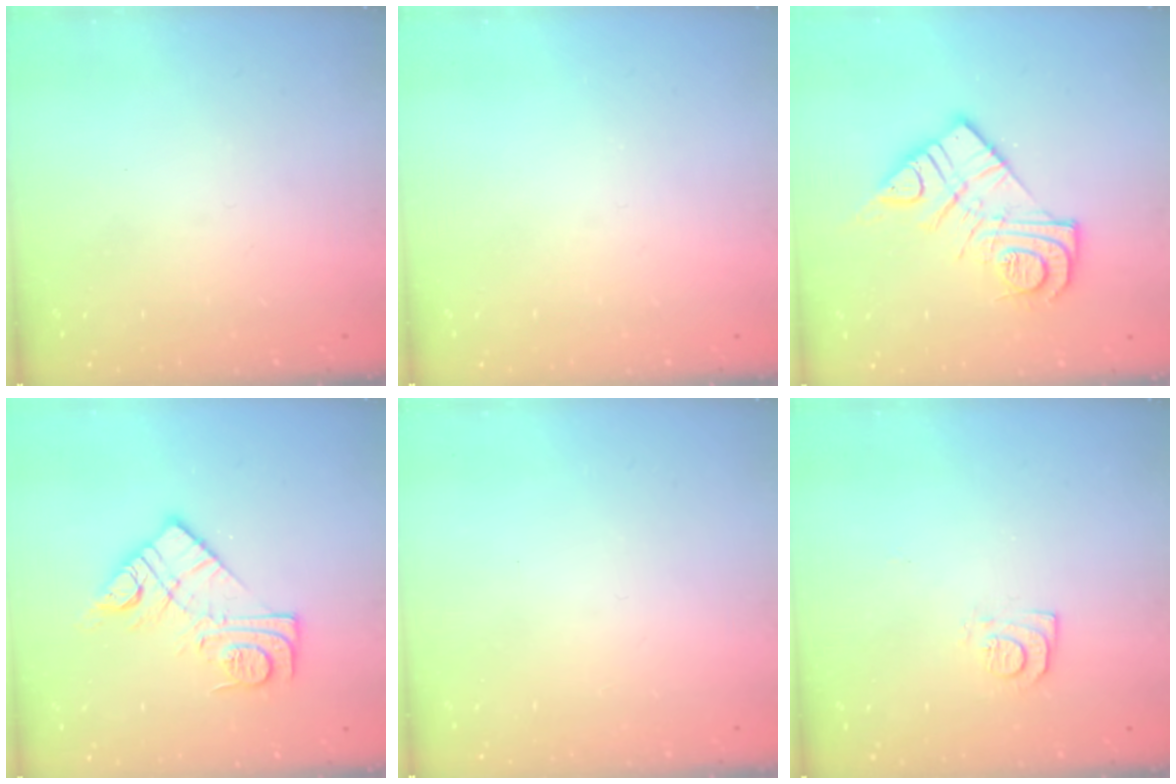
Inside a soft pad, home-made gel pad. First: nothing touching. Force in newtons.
{"total": 0.0}
{"total": 14.7, "press": 14.7, "slide": 1.3}
{"total": 13.8, "press": 13.7, "slide": 0.8}
{"total": 1.6, "press": 1.6, "slide": 0.1}
{"total": 6.8, "press": 6.7, "slide": 0.7}